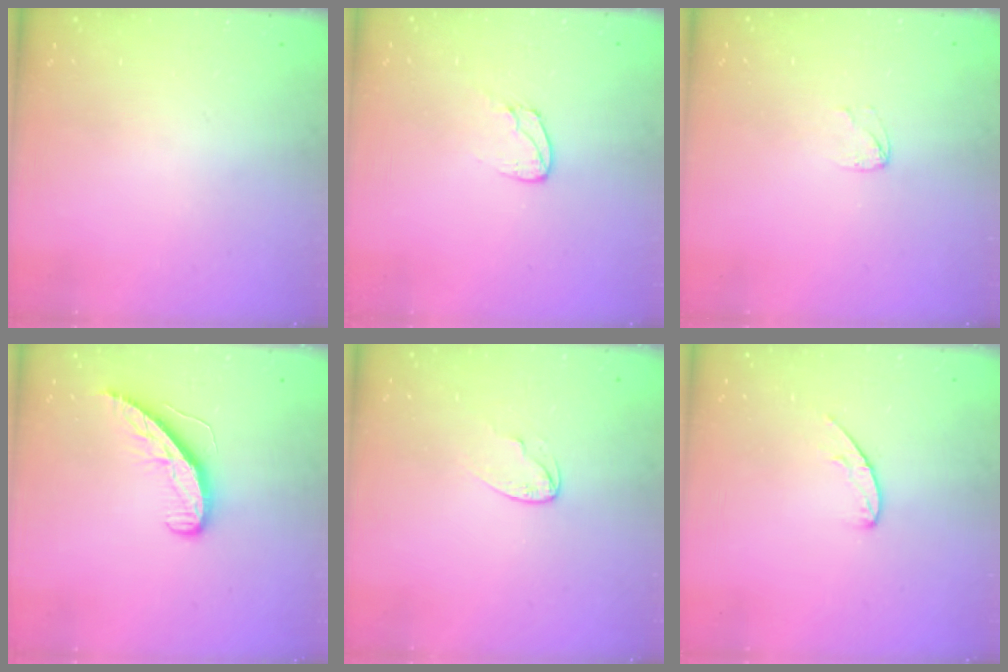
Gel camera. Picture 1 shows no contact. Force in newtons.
{"total": 4.5, "press": 4.5, "slide": 0.4}
{"total": 2.5, "press": 2.5, "slide": 0.2}
{"total": 10.3, "press": 10.3, "slide": 0.6}
{"total": 4.1, "press": 4.1, "slide": 0.4}
{"total": 6.6, "press": 6.6, "slide": 0.5}